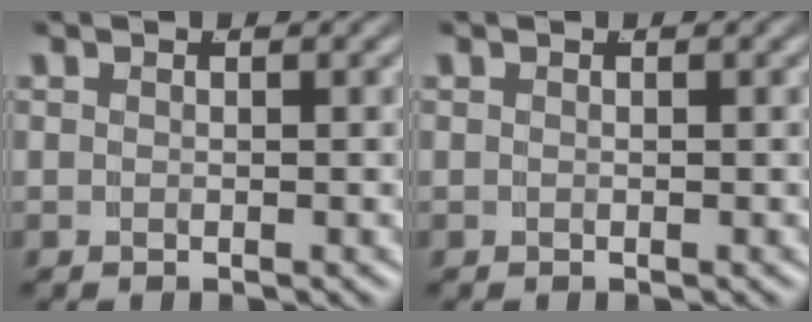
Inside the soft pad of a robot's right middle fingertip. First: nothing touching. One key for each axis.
{"total": 0.0}